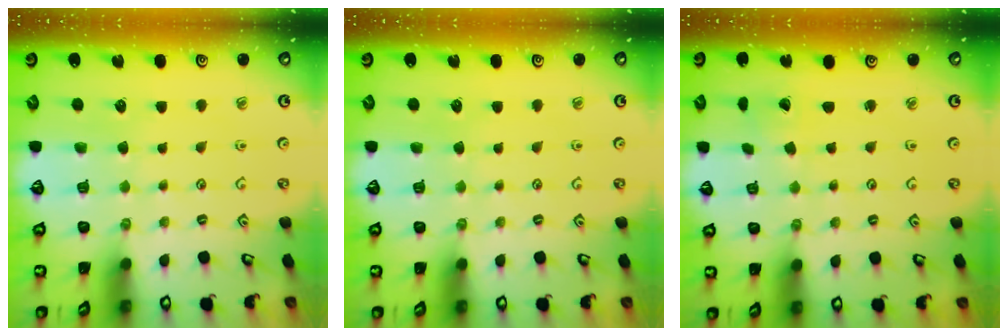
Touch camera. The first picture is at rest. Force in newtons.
{"total": 0.0}
{"total": 1.2, "press": 1.2, "slide": 0.0}